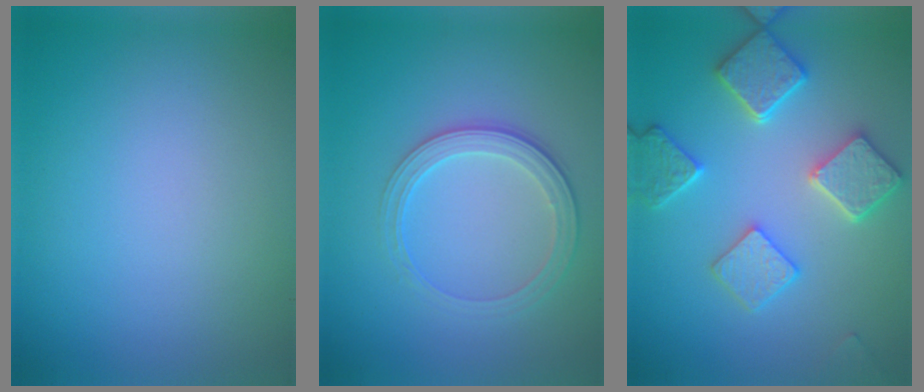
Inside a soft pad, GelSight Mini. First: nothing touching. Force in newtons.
{"total": 3.0, "press": 2.6, "slide": 1.4}
{"total": 4.8, "press": 4.5, "slide": 1.6}